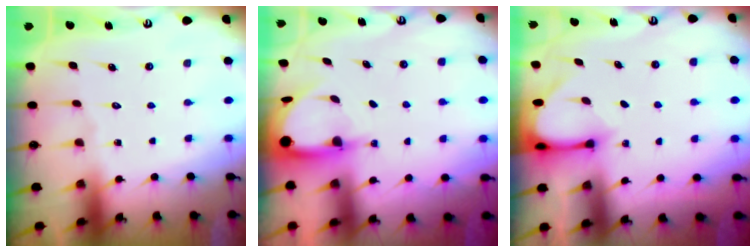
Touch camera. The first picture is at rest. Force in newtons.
{"total": 3.9, "press": 3.9, "slide": 0.4}
{"total": 3.3, "press": 3.3, "slide": 0.3}